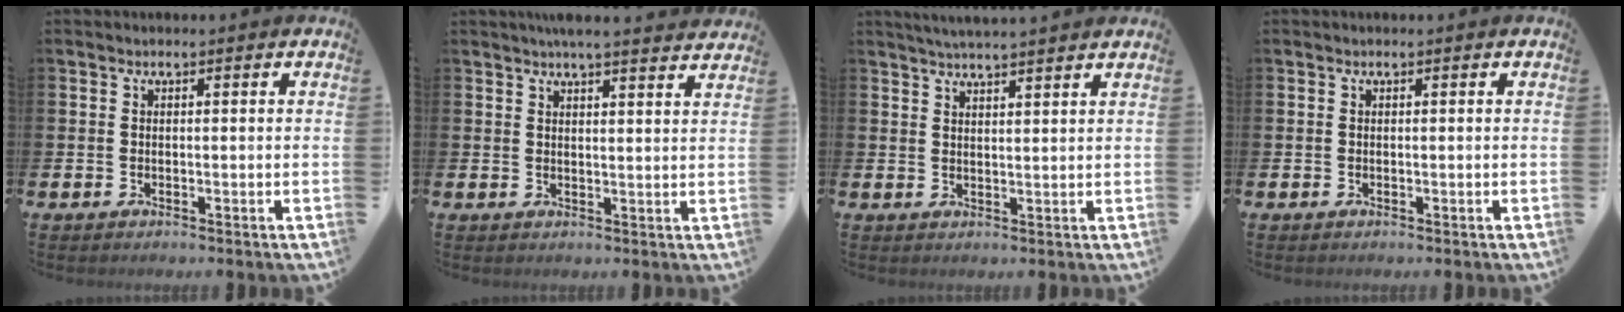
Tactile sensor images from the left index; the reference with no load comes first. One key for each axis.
{"total": 4.2, "fx": 4.1, "fy": -0.1, "fz": 1.0, "tx": -0.024, "ty": -0.018, "tz": 0.072}
{"total": 3.4, "fx": 3.4, "fy": -0.5, "fz": 0.4, "tx": -0.012, "ty": -0.013, "tz": 0.061}
{"total": 0.0}